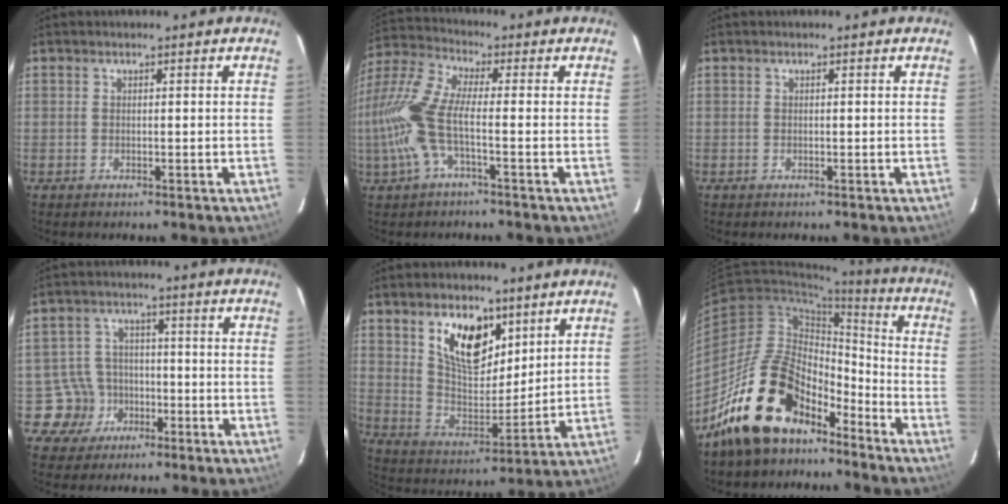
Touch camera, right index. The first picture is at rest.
{"total": 12.5, "force": [-2.6, 3.5, 11.7], "torque": [-0.256, -0.001, -0.056]}
{"total": 0.0}
{"total": 6.8, "force": [-3.1, 6.1, -0.2], "torque": [-0.014, 0.027, -0.050]}
{"total": 13.0, "force": [7.0, 7.0, 8.4], "torque": [-0.141, 0.001, 0.136]}
{"total": 17.4, "force": [-13.0, 8.5, 7.9], "torque": [-0.151, 0.026, -0.216]}